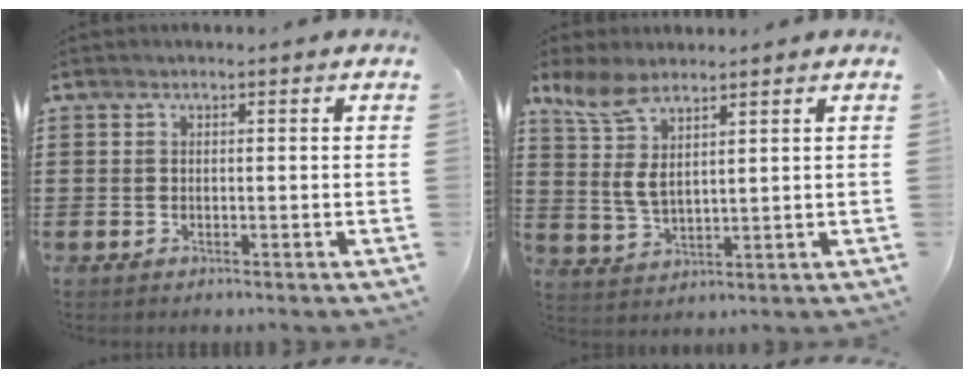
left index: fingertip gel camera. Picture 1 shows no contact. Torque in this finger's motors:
{"motor_torque": [1.05, -1.03, 0.56, 0.15]}